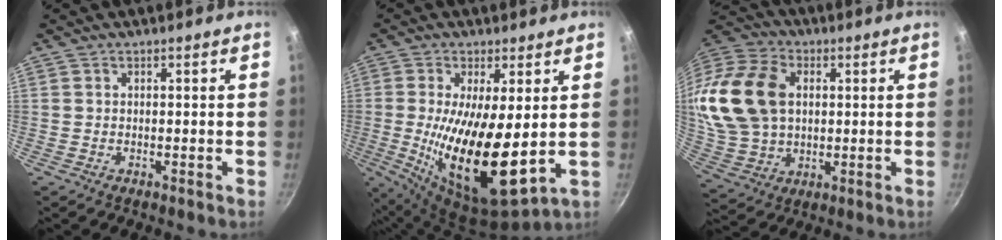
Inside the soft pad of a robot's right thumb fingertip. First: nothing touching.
{"total": 17.3, "force": [0.2, 5.8, 16.2], "torque": [-0.296, -0.035, 0.011]}
{"total": 20.1, "force": [3.0, 14.4, 13.7], "torque": [-0.257, 0.013, 0.061]}